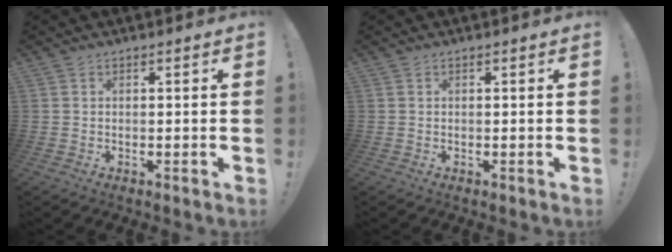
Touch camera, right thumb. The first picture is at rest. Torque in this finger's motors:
{"motor_torque": [-0.05, 0.06, -0.27, 0.27, 0.00]}